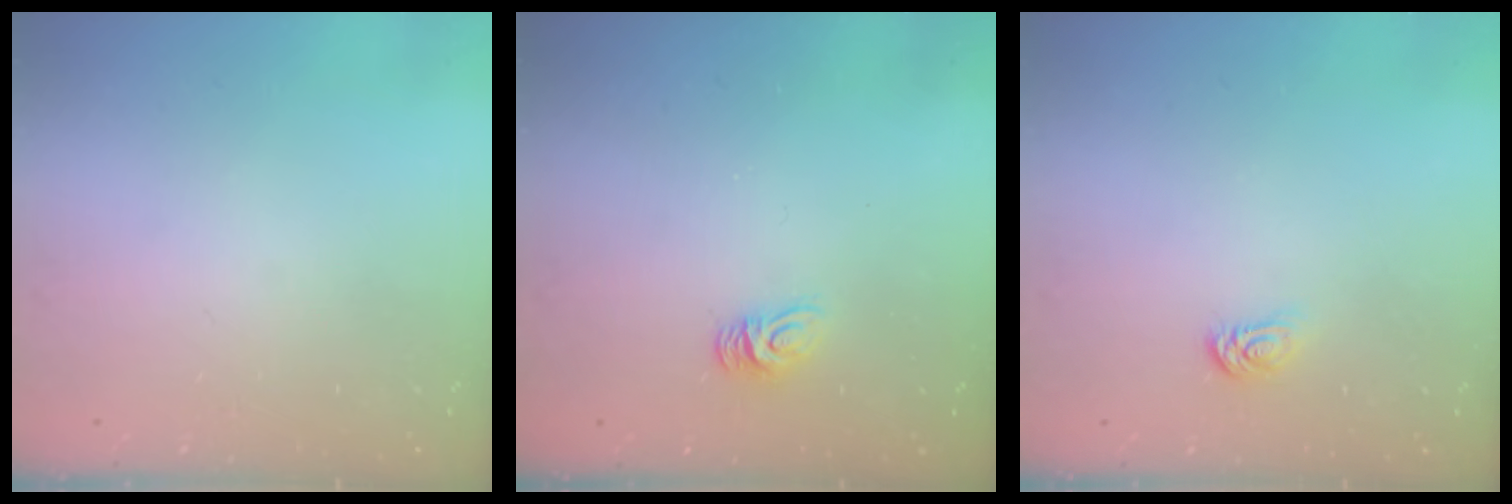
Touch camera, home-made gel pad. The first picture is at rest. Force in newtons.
{"total": 6.3, "press": 6.3, "slide": 0.2}
{"total": 3.3, "press": 3.2, "slide": 0.5}